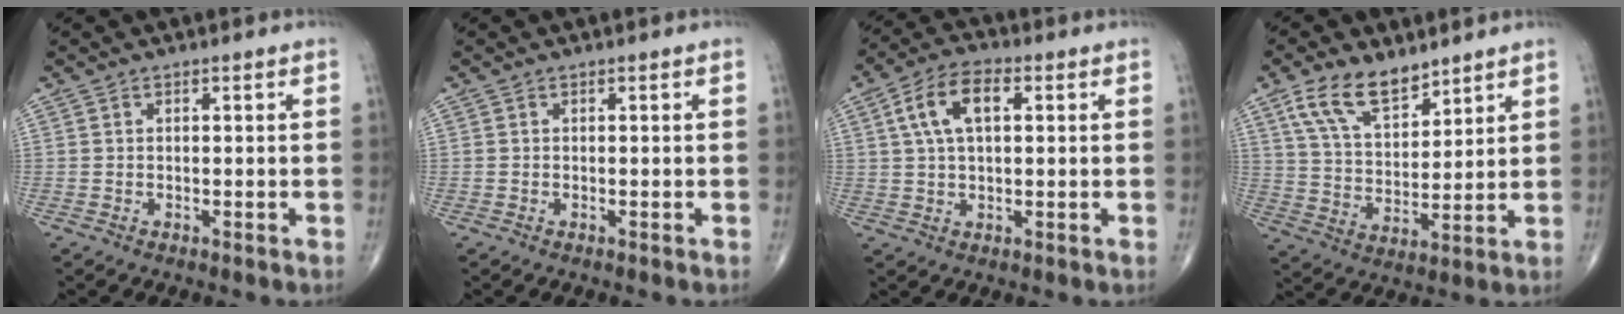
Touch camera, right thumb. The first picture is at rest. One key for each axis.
{"total": 0.0}
{"total": 9.0, "fx": 2.4, "fy": 4.6, "fz": 7.4, "tx": -0.140, "ty": 0.016, "tz": 0.040}
{"total": 11.5, "fx": 7.6, "fy": 5.6, "fz": 6.5, "tx": -0.102, "ty": -0.038, "tz": 0.151}